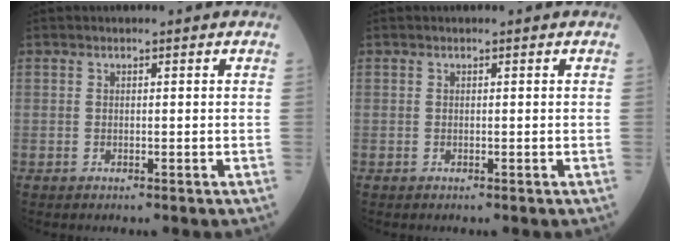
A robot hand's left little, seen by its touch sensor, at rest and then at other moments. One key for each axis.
{"total": 0.0}